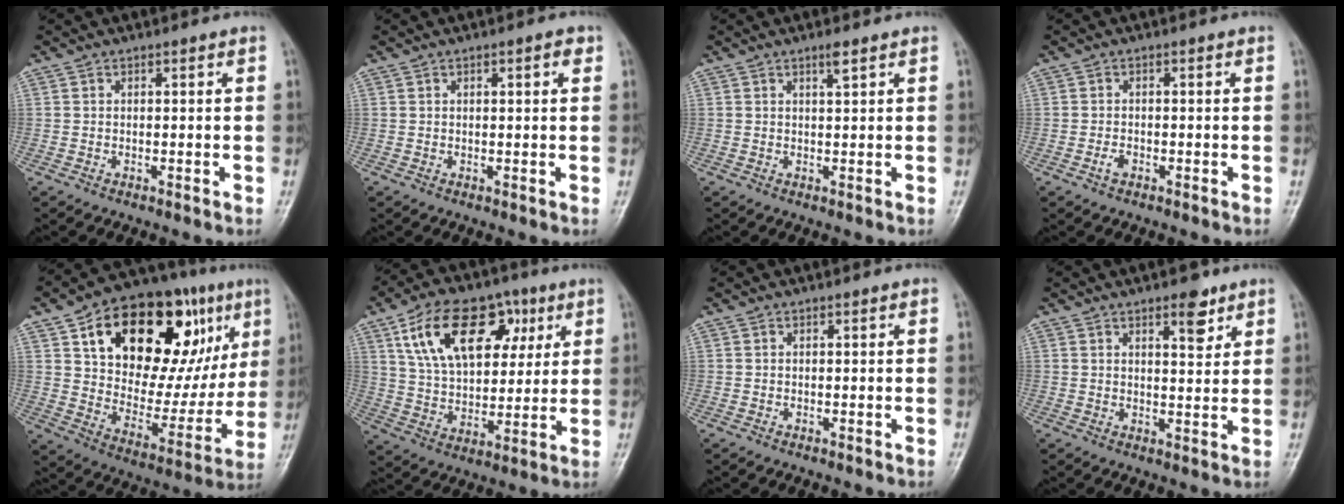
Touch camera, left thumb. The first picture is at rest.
{"total": 2.1, "force": [0.8, 0.8, 1.9], "torque": [-0.019, 0.003, 0.009]}
{"total": 1.5, "force": [0.9, 0.1, 1.1], "torque": [-0.018, -0.002, 0.017]}
{"total": 1.6, "force": [-1.0, 0.9, 0.8], "torque": [-0.015, 0.007, -0.019]}
{"total": 30.5, "force": [12.8, 15.7, 22.8], "torque": [-0.288, 0.007, 0.208]}
{"total": 19.6, "force": [8.1, 11.9, 13.3], "torque": [-0.184, -0.008, 0.139]}
{"total": 0.0}
{"total": 5.0, "force": [3.1, 2.0, 3.4], "torque": [-0.032, -0.017, 0.042]}